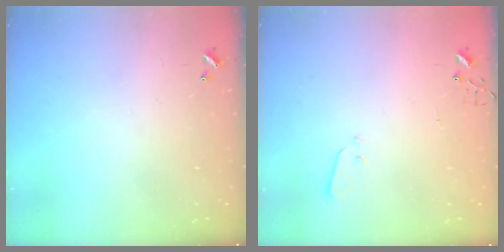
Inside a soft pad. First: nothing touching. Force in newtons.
{"total": 2.1, "press": 2.1, "slide": 0.3}